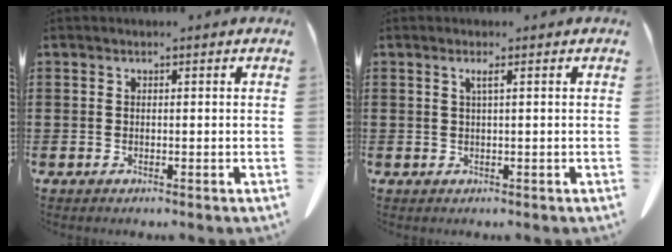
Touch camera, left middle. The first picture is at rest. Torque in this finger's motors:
{"motor_torque": [-0.80, 1.04, -0.01, -0.01]}